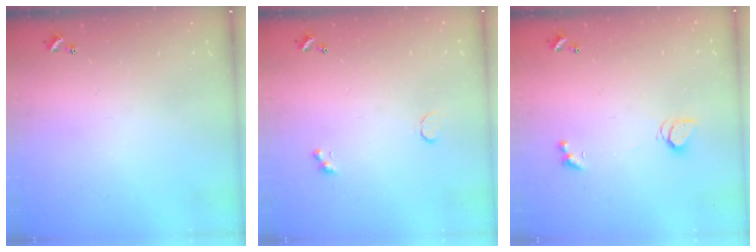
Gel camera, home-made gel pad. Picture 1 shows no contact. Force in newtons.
{"total": 0.8, "press": 0.7, "slide": 0.4}
{"total": 1.7, "press": 1.7, "slide": 0.4}